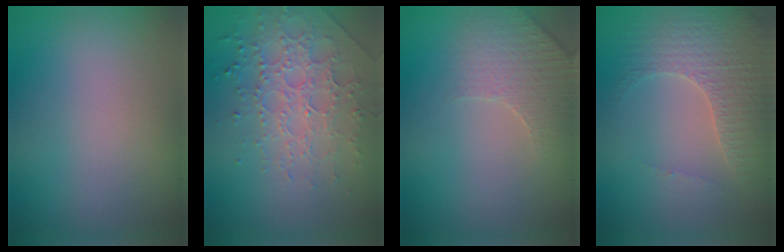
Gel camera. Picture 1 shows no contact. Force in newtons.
{"total": 3.8, "press": 3.6, "slide": 1.1}
{"total": 3.3, "press": 3.2, "slide": 0.9}
{"total": 3.3, "press": 3.3, "slide": 0.6}